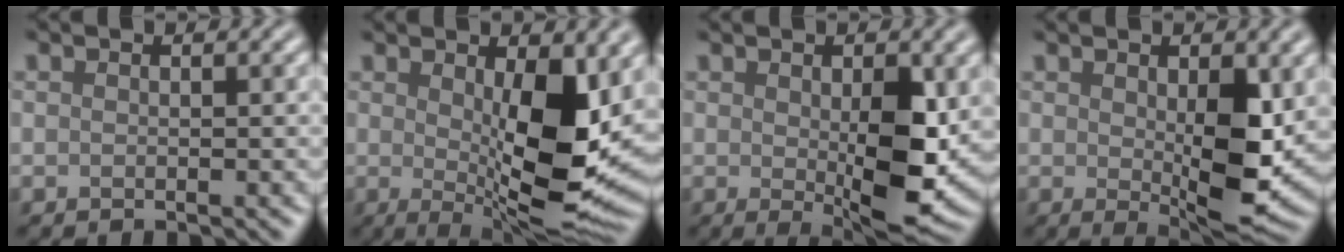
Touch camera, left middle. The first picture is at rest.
{"total": 10.6, "force": [0.5, 3.4, 10.1], "torque": [-0.146, -0.021, 0.017]}
{"total": 7.1, "force": [-0.2, 2.3, 6.7], "torque": [-0.108, -0.015, 0.010]}
{"total": 6.5, "force": [0.2, 2.1, 6.2], "torque": [-0.103, -0.015, 0.016]}